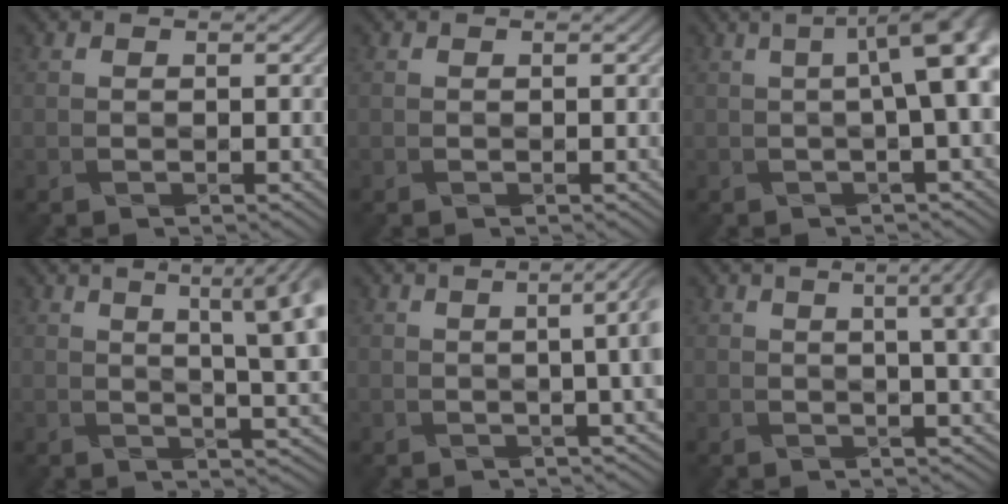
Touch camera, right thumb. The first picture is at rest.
{"total": 0.0}
{"total": 9.4, "force": [0.5, 2.2, 9.1], "torque": [-0.093, 0.026, 0.003]}
{"total": 12.2, "force": [3.6, 3.4, 11.1], "torque": [-0.128, 0.036, 0.050]}
{"total": 7.9, "force": [0.4, 2.4, 7.5], "torque": [-0.068, 0.022, 0.000]}
{"total": 9.7, "force": [2.3, 3.1, 8.9], "torque": [-0.077, 0.038, 0.013]}